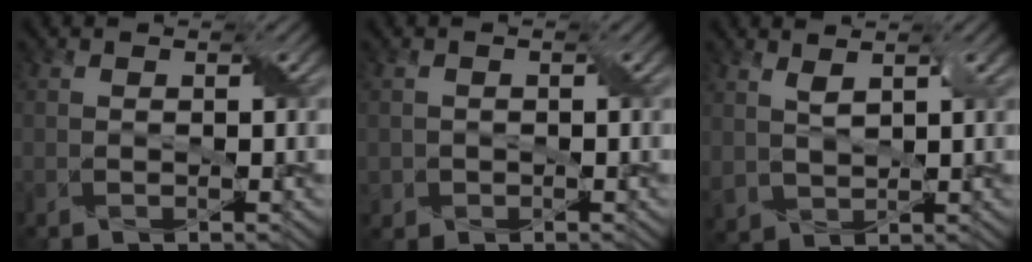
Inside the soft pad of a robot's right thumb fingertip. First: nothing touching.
{"total": 1.2, "force": [-0.4, 1.0, -0.4], "torque": [-0.002, -0.004, -0.006]}
{"total": 3.9, "force": [1.7, 2.2, 2.7], "torque": [-0.071, -0.001, 0.040]}